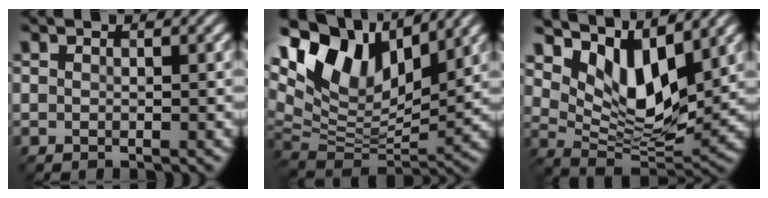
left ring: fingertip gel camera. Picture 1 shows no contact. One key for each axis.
{"total": 12.5, "fx": 7.1, "fy": 6.0, "fz": 8.4, "tx": -0.170, "ty": 0.017, "tz": 0.127}
{"total": 8.6, "fx": 4.8, "fy": 3.6, "fz": 6.2, "tx": -0.116, "ty": -0.013, "tz": 0.087}